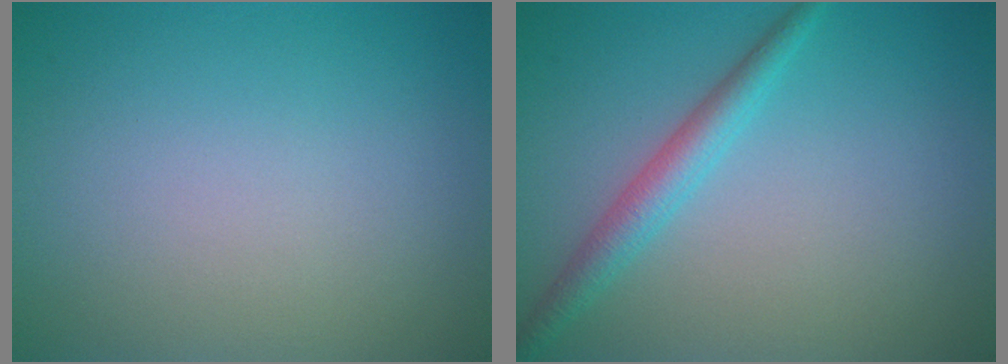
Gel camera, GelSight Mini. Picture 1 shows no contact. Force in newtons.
{"total": 2.7, "press": 2.7, "slide": 0.0}